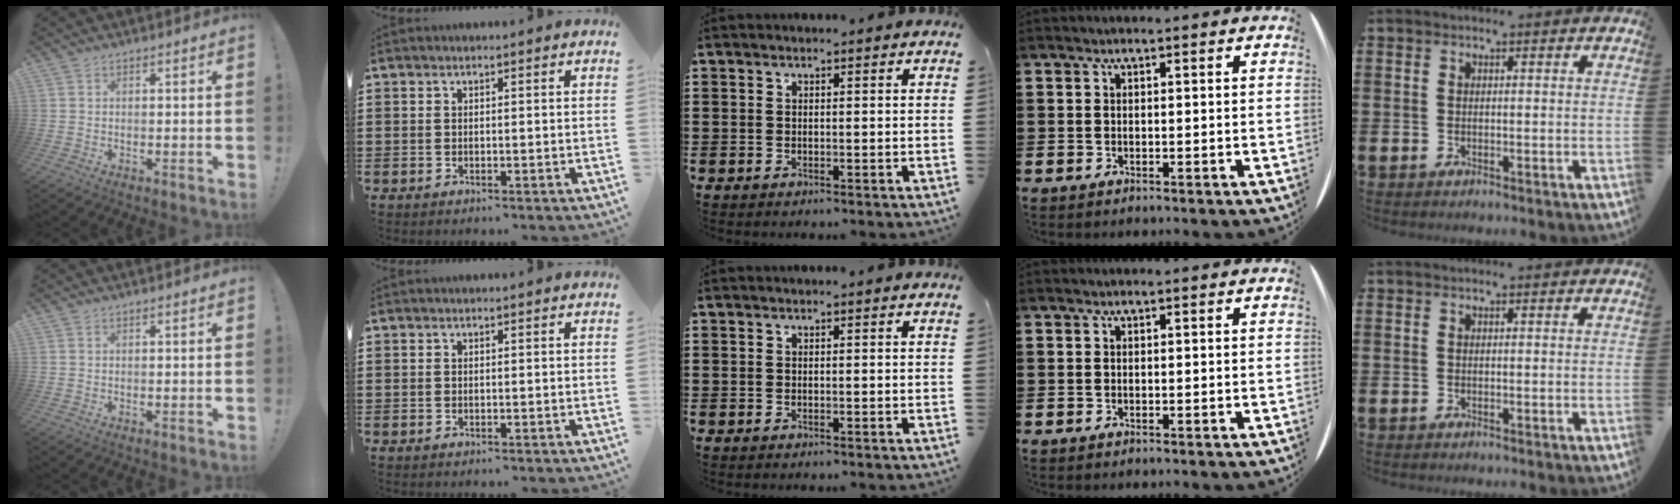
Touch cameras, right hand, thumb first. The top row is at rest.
{}